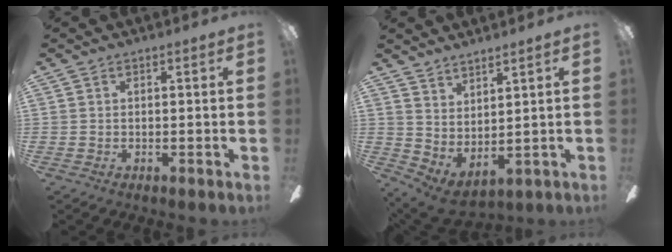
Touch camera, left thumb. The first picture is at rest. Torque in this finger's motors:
{"motor_torque": [0.15, 1.42, 0.35, -0.39, 0.00]}